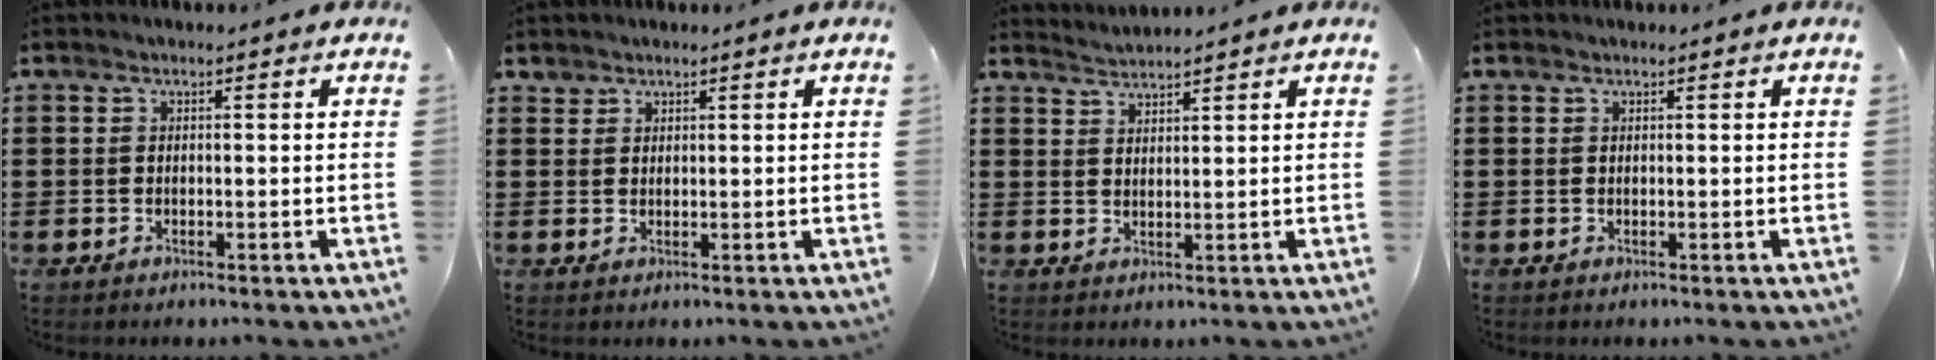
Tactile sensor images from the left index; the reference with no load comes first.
{"total": 1.3, "force": [1.2, 0.5, 0.0], "torque": [-0.003, 0.001, 0.024]}
{"total": 2.0, "force": [1.9, -0.5, -0.4], "torque": [0.002, -0.002, 0.037]}
{"total": 0.0}